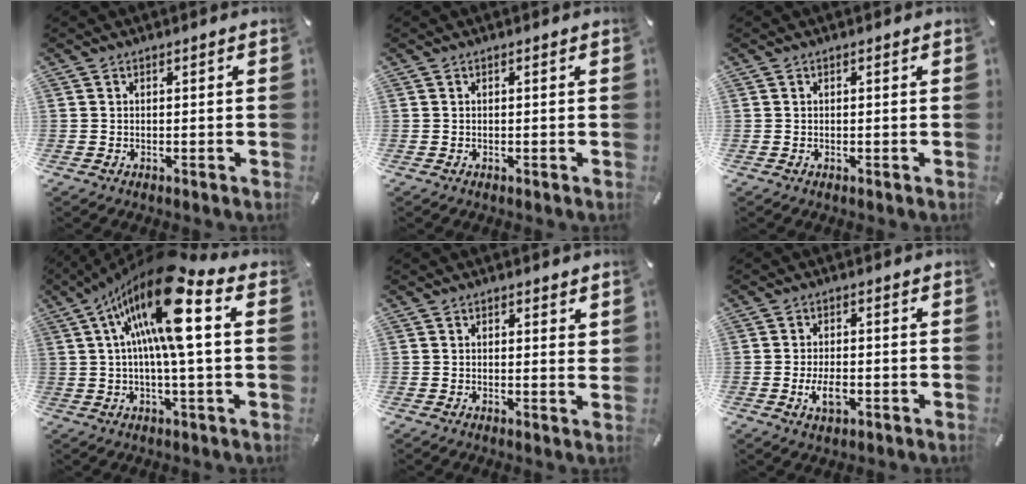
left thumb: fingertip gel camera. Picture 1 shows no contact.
{"total": 0.0}
{"total": 0.0}
{"total": 20.5, "force": [6.2, 5.5, 18.8], "torque": [-0.341, -0.028, 0.087]}
{"total": 1.7, "force": [1.2, 0.9, 0.9], "torque": [-0.002, -0.005, 0.019]}
{"total": 4.9, "force": [-1.3, 2.5, 4.0], "torque": [-0.087, 0.000, -0.024]}